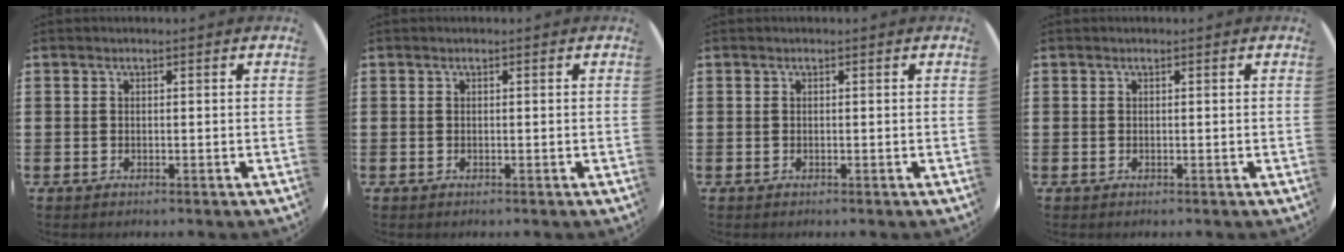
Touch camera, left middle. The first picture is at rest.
{"total": 0.0}
{"total": 0.0}
{"total": 0.0}